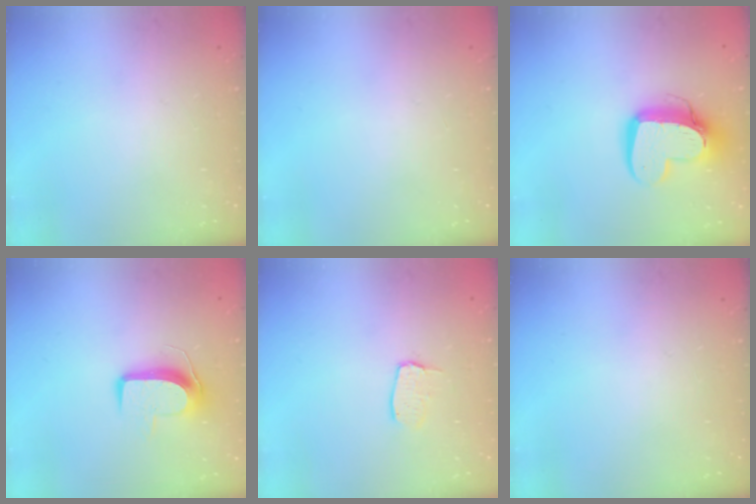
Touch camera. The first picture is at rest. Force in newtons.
{"total": 0.0}
{"total": 13.7, "press": 13.7, "slide": 1.3}
{"total": 9.3, "press": 9.3, "slide": 0.6}
{"total": 5.6, "press": 5.6, "slide": 0.4}
{"total": 0.0}